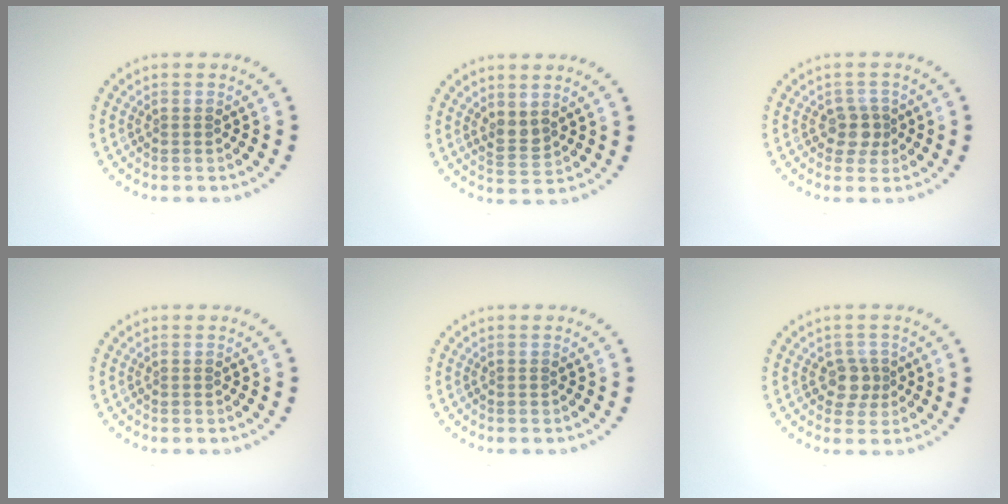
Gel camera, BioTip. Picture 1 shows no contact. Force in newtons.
{"total": 1.7, "press": 1.4, "slide": 1.0}
{"total": 2.0, "press": 1.7, "slide": 1.0}
{"total": 0.0}
{"total": 0.0}
{"total": 2.0, "press": 1.7, "slide": 1.0}